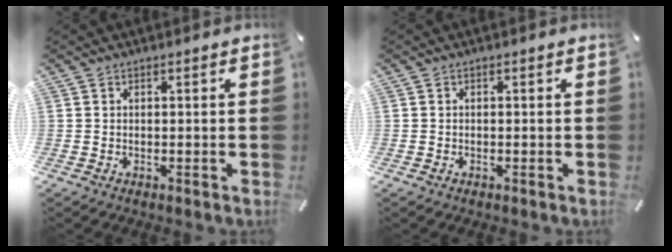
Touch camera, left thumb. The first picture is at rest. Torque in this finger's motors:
{"motor_torque": [-0.07, -0.10, -0.07, 0.04, -0.04]}